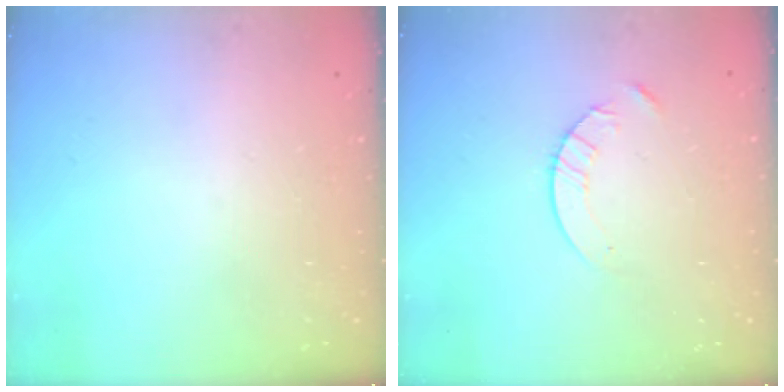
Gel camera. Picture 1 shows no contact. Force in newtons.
{"total": 3.6, "press": 3.6, "slide": 0.4}